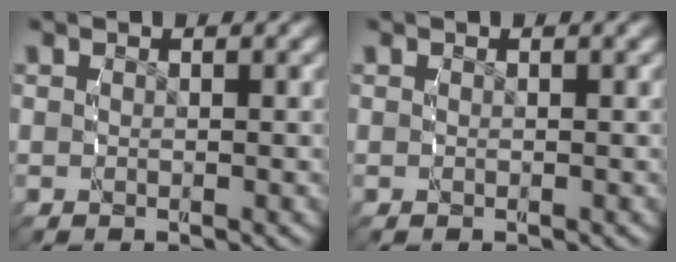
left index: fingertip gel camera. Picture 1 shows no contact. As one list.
[{"total": 0.0}]